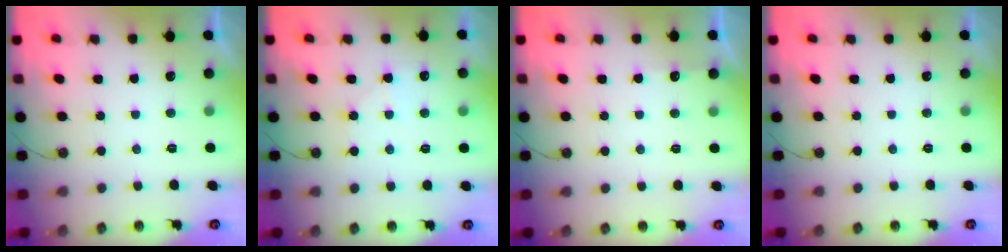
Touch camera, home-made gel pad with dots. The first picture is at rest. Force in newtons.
{"total": 6.9, "press": 6.8, "slide": 0.7}
{"total": 3.8, "press": 3.8, "slide": 0.6}
{"total": 0.0}